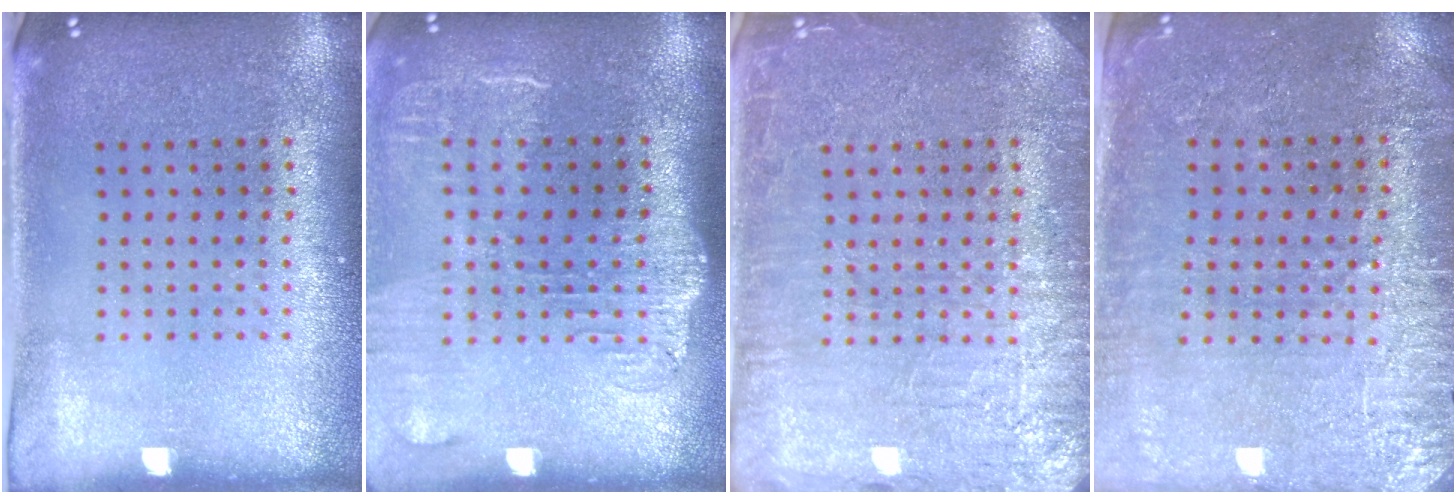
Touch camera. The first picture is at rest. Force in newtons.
{"total": 1.9, "press": 1.5, "slide": 1.2}
{"total": 5.3, "press": 5.2, "slide": 0.8}
{"total": 3.0, "press": 2.8, "slide": 0.9}